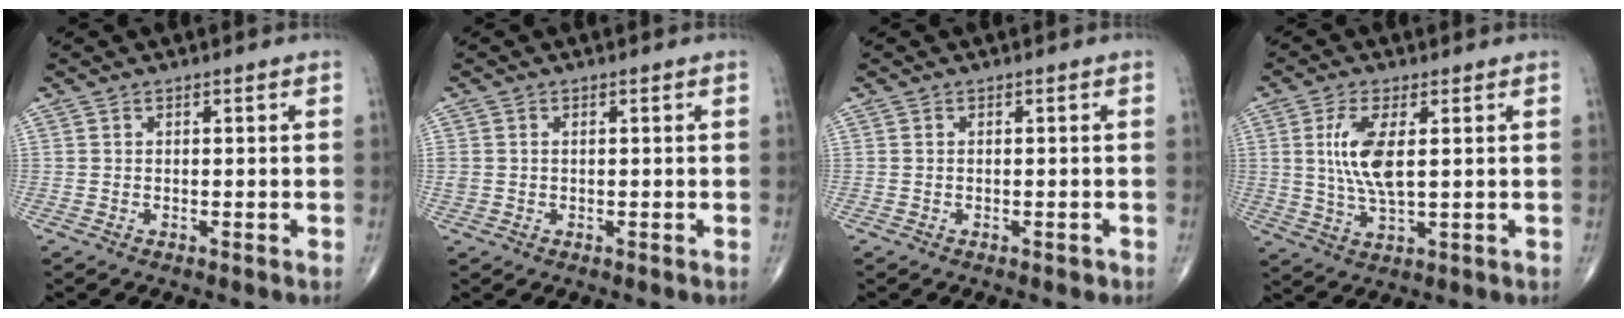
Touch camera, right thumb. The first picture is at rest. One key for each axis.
{"total": 1.4, "fx": 0.1, "fy": 1.2, "fz": 0.7, "tx": -0.018, "ty": 0.005, "tz": 0.004}
{"total": 0.5, "fx": -0.3, "fy": 0.3, "fz": 0.2, "tx": -0.002, "ty": 0.000, "tz": -0.005}
{"total": 8.5, "fx": 1.6, "fy": 3.0, "fz": 7.8, "tx": -0.168, "ty": -0.008, "tz": 0.035}